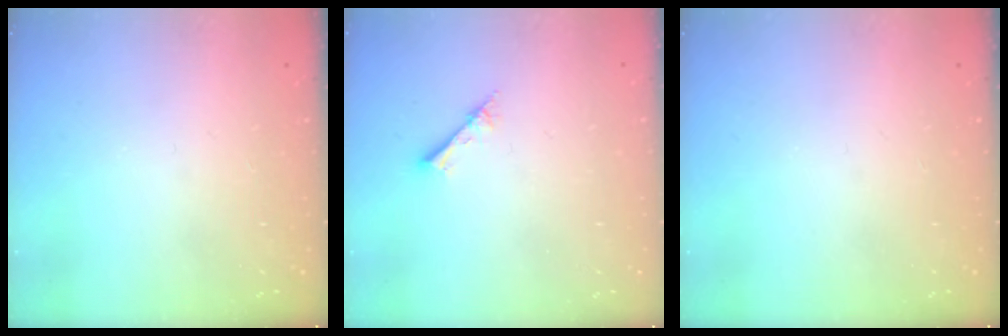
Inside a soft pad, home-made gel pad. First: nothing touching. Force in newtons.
{"total": 2.4, "press": 2.4, "slide": 0.3}
{"total": 0.0}